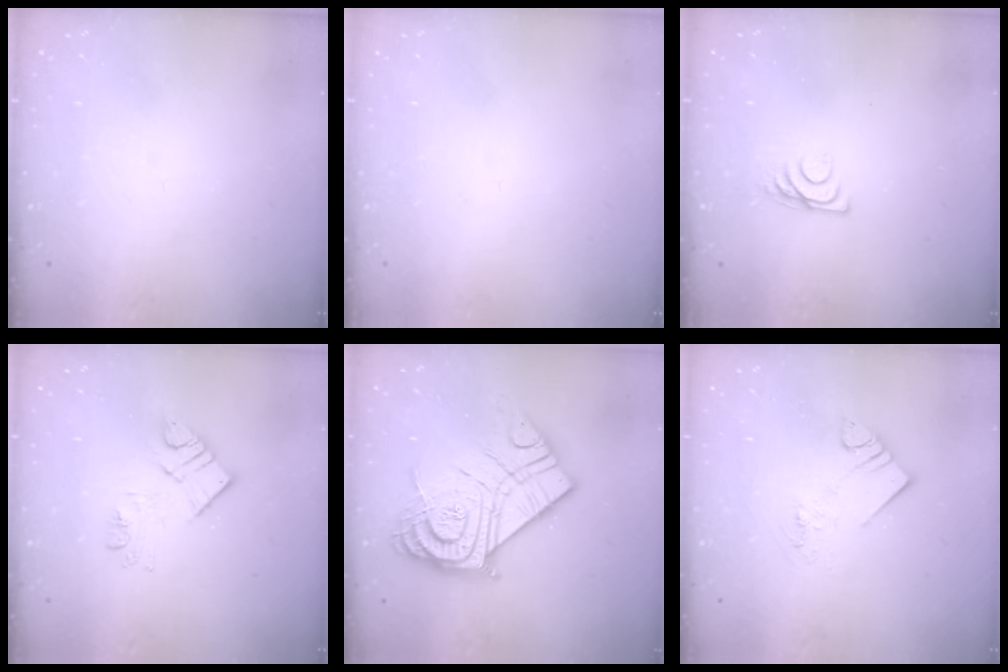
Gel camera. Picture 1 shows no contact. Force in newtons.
{"total": 1.5, "press": 1.5, "slide": 0.1}
{"total": 6.8, "press": 6.8, "slide": 0.6}
{"total": 10.5, "press": 10.5, "slide": 0.7}
{"total": 24.3, "press": 24.1, "slide": 2.4}
{"total": 7.5, "press": 7.5, "slide": 0.4}